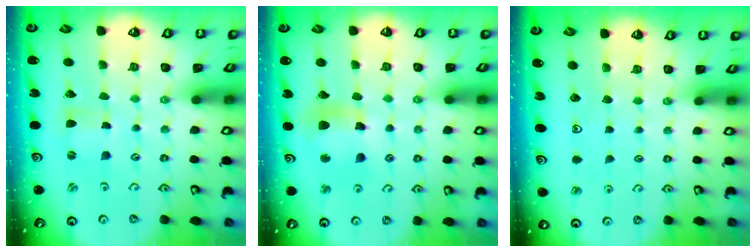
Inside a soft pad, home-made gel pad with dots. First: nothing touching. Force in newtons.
{"total": 11.8, "press": 11.7, "slide": 1.9}
{"total": 0.0}